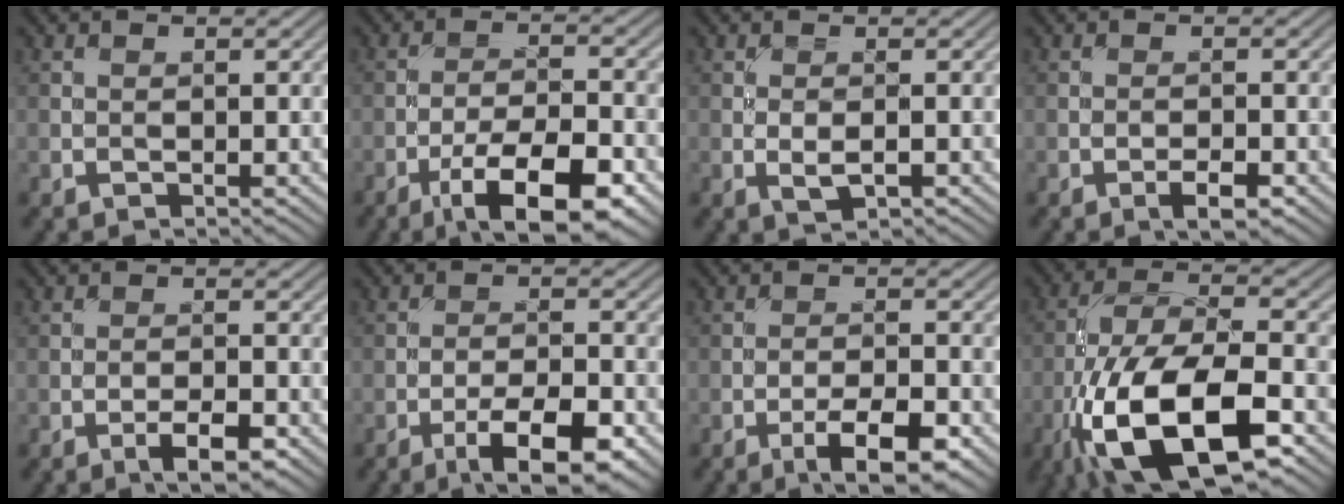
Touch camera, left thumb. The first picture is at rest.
{"total": 11.7, "force": [-6.9, 3.6, 8.8], "torque": [-0.151, -0.001, -0.115]}
{"total": 2.1, "force": [-0.5, 0.8, 1.9], "torque": [-0.042, -0.003, -0.011]}
{"total": 2.6, "force": [-1.4, 0.7, 2.0], "torque": [-0.037, 0.002, -0.027]}
{"total": 3.7, "force": [-2.1, 1.0, 2.9], "torque": [-0.050, 0.003, -0.035]}
{"total": 8.6, "force": [-5.0, 2.4, 6.5], "torque": [-0.106, 0.003, -0.079]}
{"total": 6.7, "force": [-3.9, 1.9, 5.2], "torque": [-0.084, 0.004, -0.061]}
{"total": 17.2, "force": [-8.1, 7.1, 13.4], "torque": [-0.260, -0.017, -0.163]}